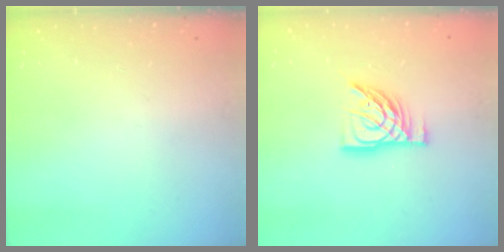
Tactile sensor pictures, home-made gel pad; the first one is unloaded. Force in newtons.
{"total": 12.8, "press": 12.7, "slide": 1.5}